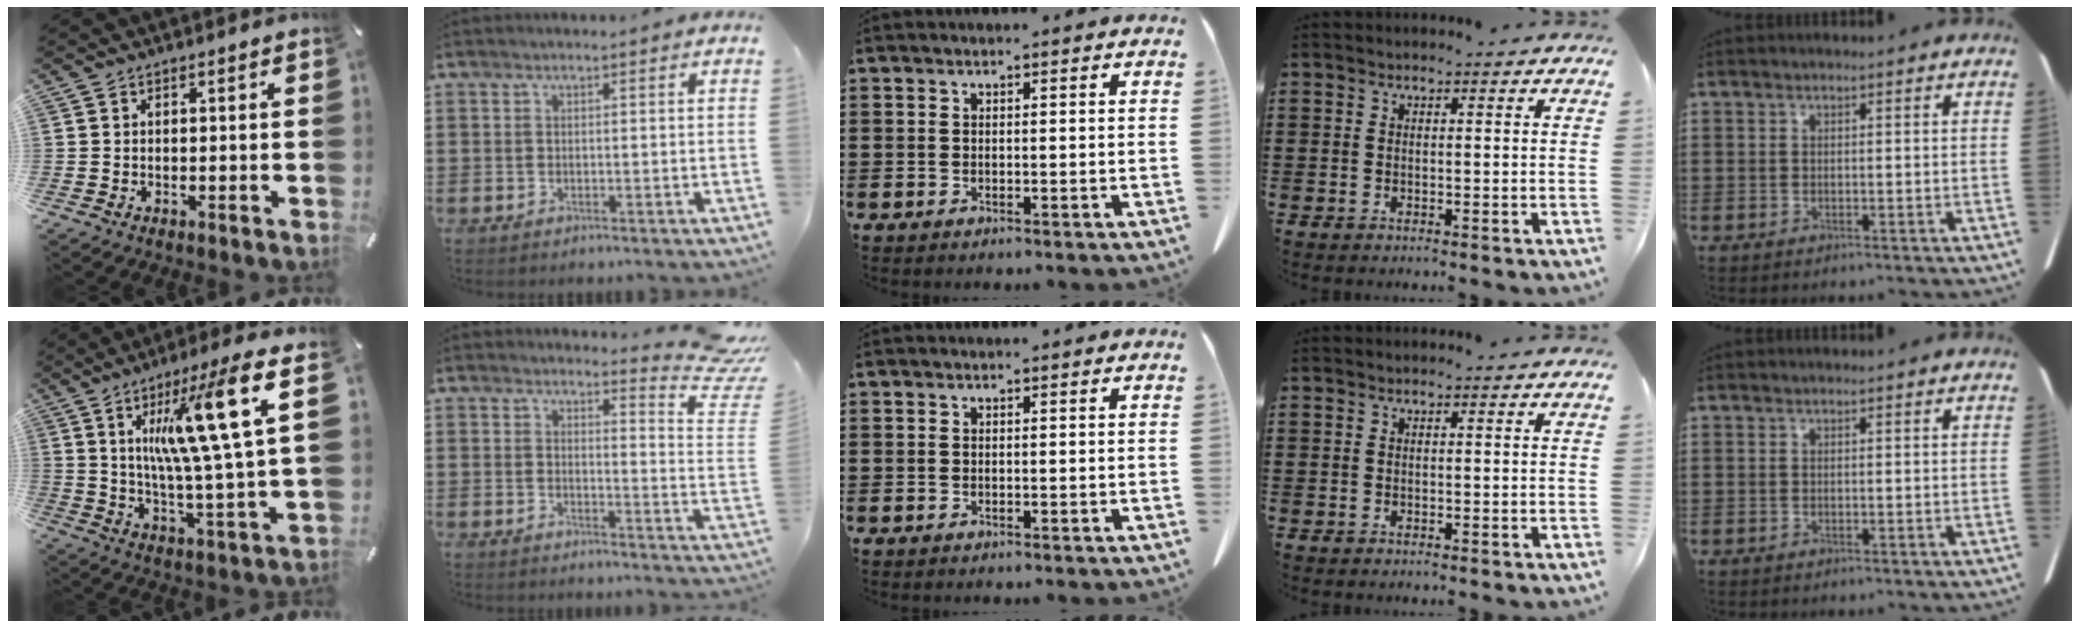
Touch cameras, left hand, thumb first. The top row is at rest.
{"thumb": {"total": 20.1, "force": [7.8, 2.2, 18.4], "torque": [-0.311, -0.028, 0.098]}, "index": {"total": 5.8, "force": [5.0, 0.8, 2.9], "torque": [-0.037, -0.039, 0.080]}}